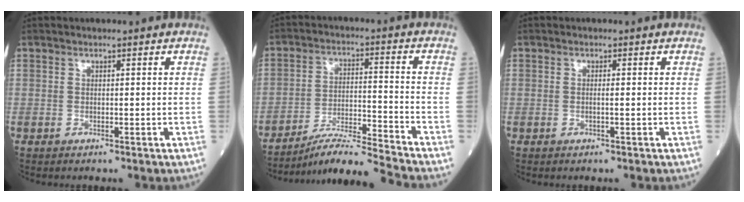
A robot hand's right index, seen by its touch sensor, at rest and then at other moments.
{"total": 10.2, "force": [-9.5, -2.7, 2.6], "torque": [-0.040, -0.001, -0.170]}
{"total": 0.9, "force": [-0.1, -0.1, 0.9], "torque": [-0.018, 0.000, -0.003]}